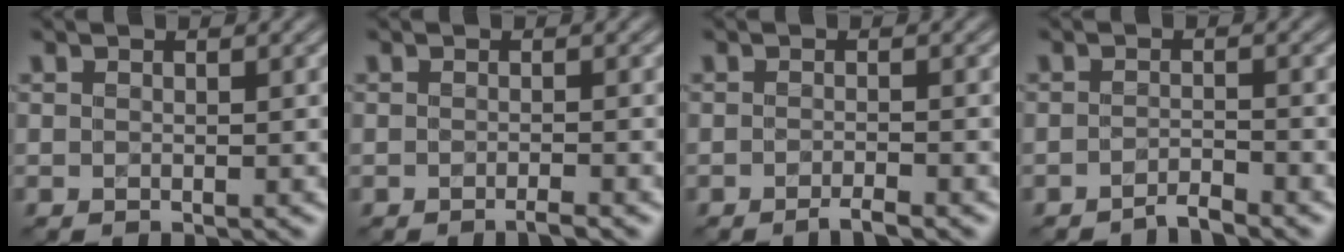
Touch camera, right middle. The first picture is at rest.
{"total": 1.2, "force": [-0.9, 0.0, 0.8], "torque": [-0.006, 0.004, -0.019]}
{"total": 1.6, "force": [-1.2, 0.1, 1.0], "torque": [-0.009, 0.005, -0.026]}
{"total": 1.6, "force": [-1.5, 0.0, 0.5], "torque": [-0.005, 0.008, -0.032]}